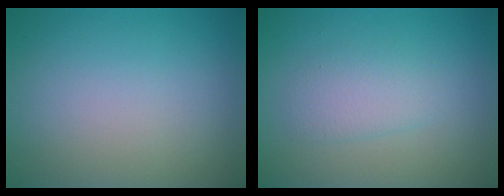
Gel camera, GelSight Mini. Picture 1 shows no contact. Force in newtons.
{"total": 2.1, "press": 2.1, "slide": 0.1}